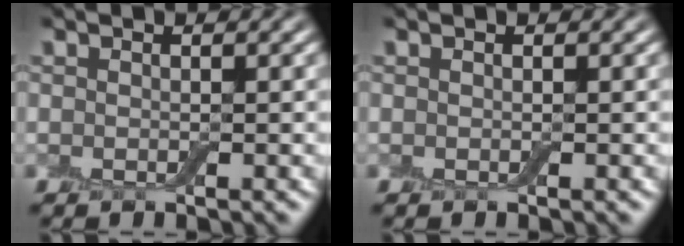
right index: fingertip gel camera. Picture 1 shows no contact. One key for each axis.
{"total": 0.0}